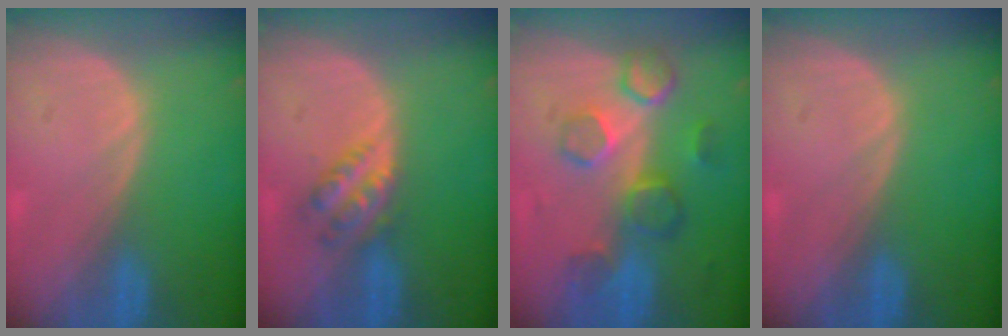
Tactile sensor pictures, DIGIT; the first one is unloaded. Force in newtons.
{"total": 4.6, "press": 4.1, "slide": 2.2}
{"total": 8.5, "press": 7.7, "slide": 3.6}
{"total": 0.0}